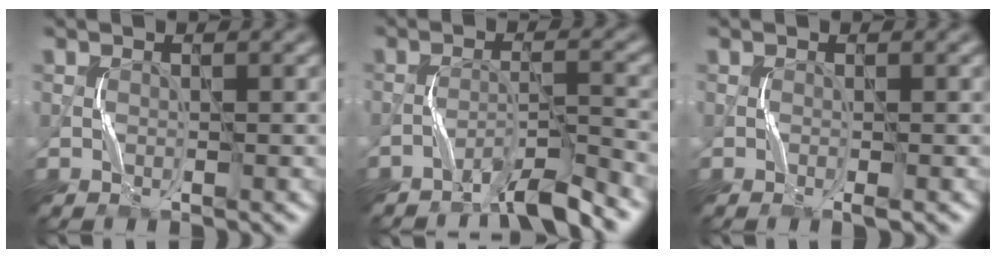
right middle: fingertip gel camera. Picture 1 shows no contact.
{"total": 3.8, "force": [-3.4, -0.2, 1.6], "torque": [-0.026, 0.011, -0.070]}
{"total": 0.6, "force": [-0.4, -0.2, 0.4], "torque": [-0.008, 0.001, -0.008]}